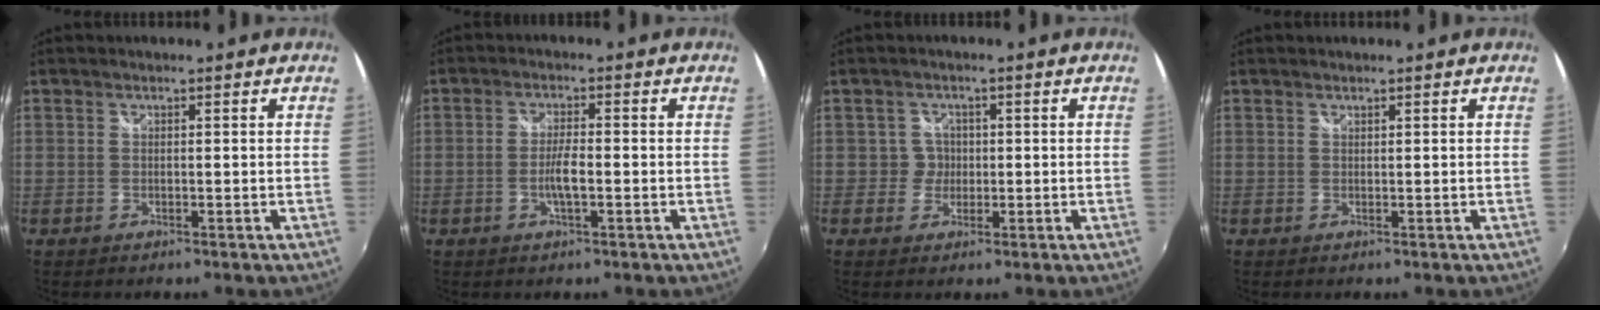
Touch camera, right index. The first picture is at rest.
{"total": 3.9, "force": [-1.2, 0.8, 3.7], "torque": [-0.073, -0.002, -0.022]}
{"total": 2.8, "force": [-0.3, 2.8, -0.2], "torque": [0.008, 0.011, -0.005]}
{"total": 0.0}